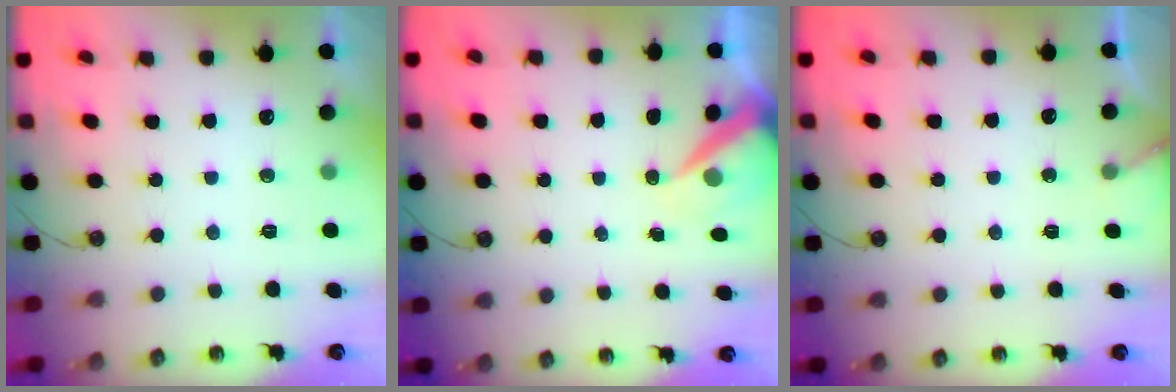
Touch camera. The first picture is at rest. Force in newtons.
{"total": 6.1, "press": 6.1, "slide": 0.6}
{"total": 3.4, "press": 3.4, "slide": 0.2}